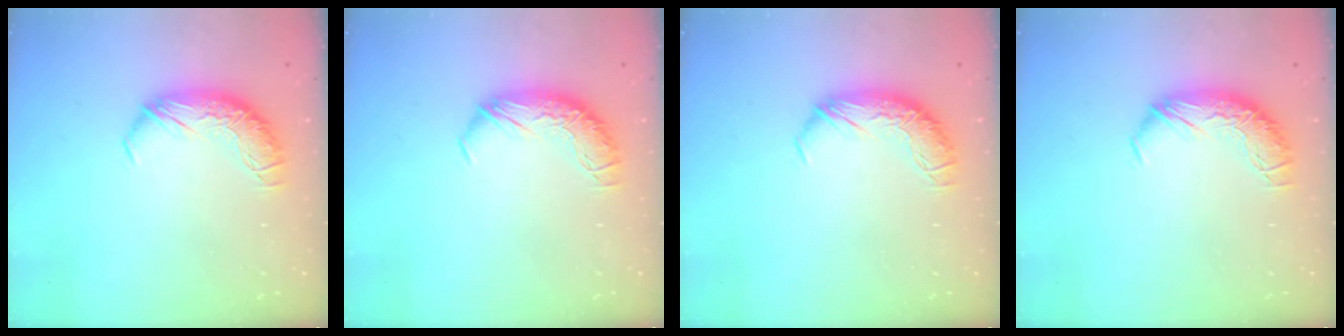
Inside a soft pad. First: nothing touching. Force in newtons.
{"total": 0.0}
{"total": 0.0}
{"total": 0.0}